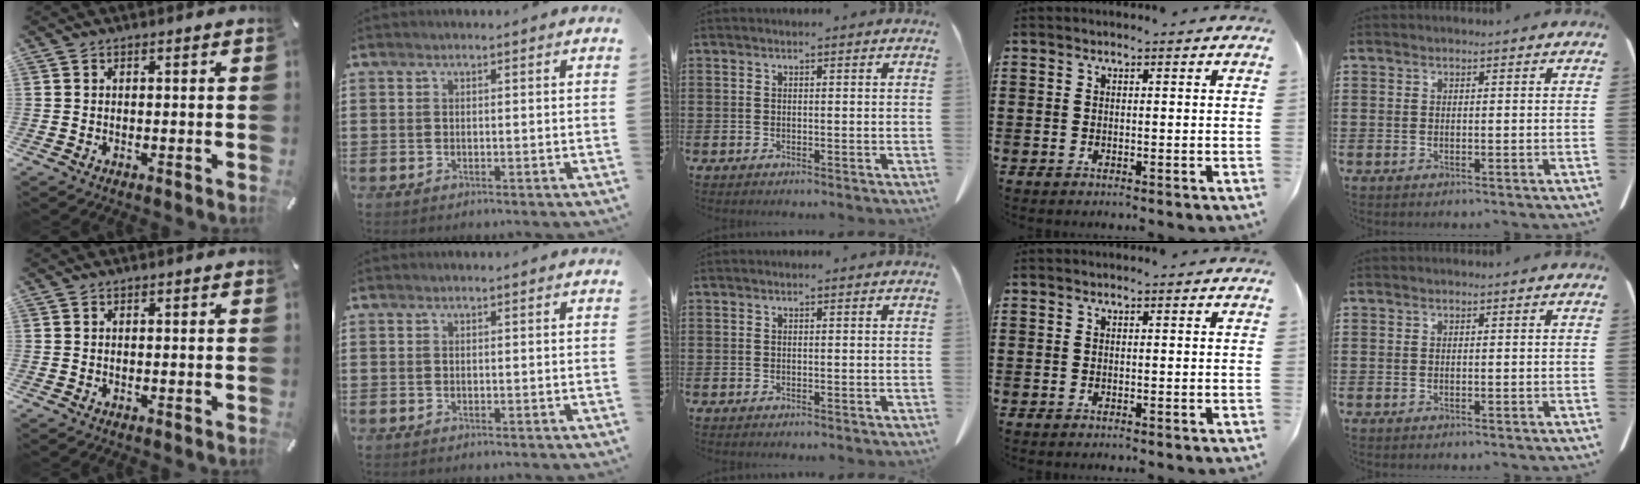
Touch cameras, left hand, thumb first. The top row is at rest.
{}